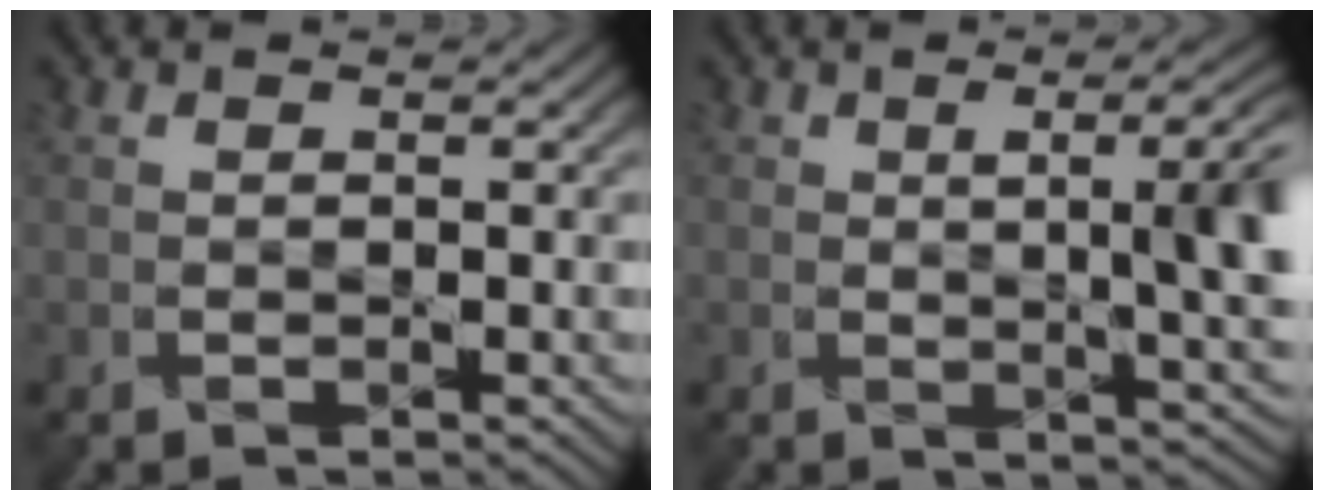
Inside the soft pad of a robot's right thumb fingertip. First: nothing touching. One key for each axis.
{"total": 7.7, "fx": 0.9, "fy": 3.0, "fz": 7.0, "tx": -0.084, "ty": 0.006, "tz": 0.014}